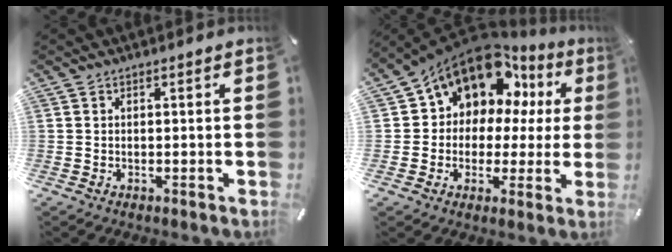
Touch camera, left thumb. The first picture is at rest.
{"total": 13.3, "force": [8.0, 9.3, 5.1], "torque": [-0.105, -0.058, 0.149]}